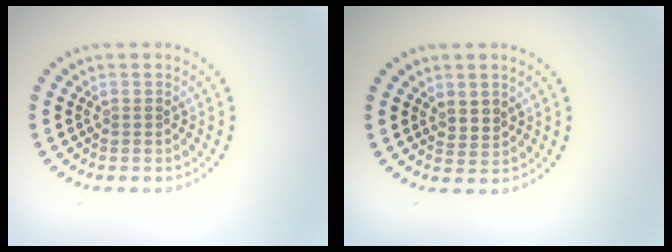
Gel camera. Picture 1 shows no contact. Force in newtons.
{"total": 1.5, "press": 1.3, "slide": 0.7}